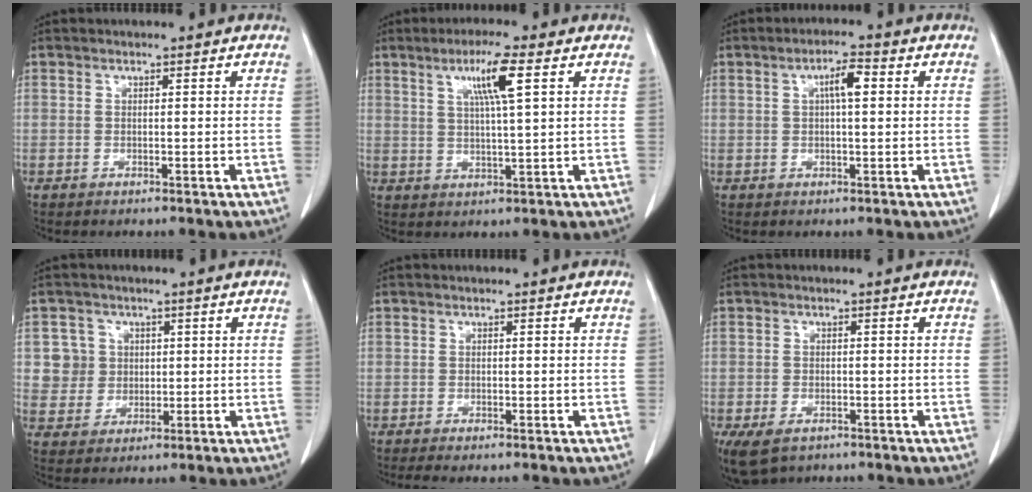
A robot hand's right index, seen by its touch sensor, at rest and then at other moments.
{"total": 6.8, "force": [2.9, -0.2, 6.2], "torque": [-0.113, 0.003, 0.051]}
{"total": 4.0, "force": [1.0, 0.8, 3.8], "torque": [-0.066, 0.010, 0.014]}
{"total": 5.2, "force": [1.2, 5.0, 0.1], "torque": [0.007, 0.013, 0.027]}
{"total": 2.4, "force": [-2.0, 0.3, 1.3], "torque": [-0.020, -0.007, -0.028]}
{"total": 5.9, "force": [-3.7, 3.5, 3.1], "torque": [-0.058, -0.008, -0.052]}